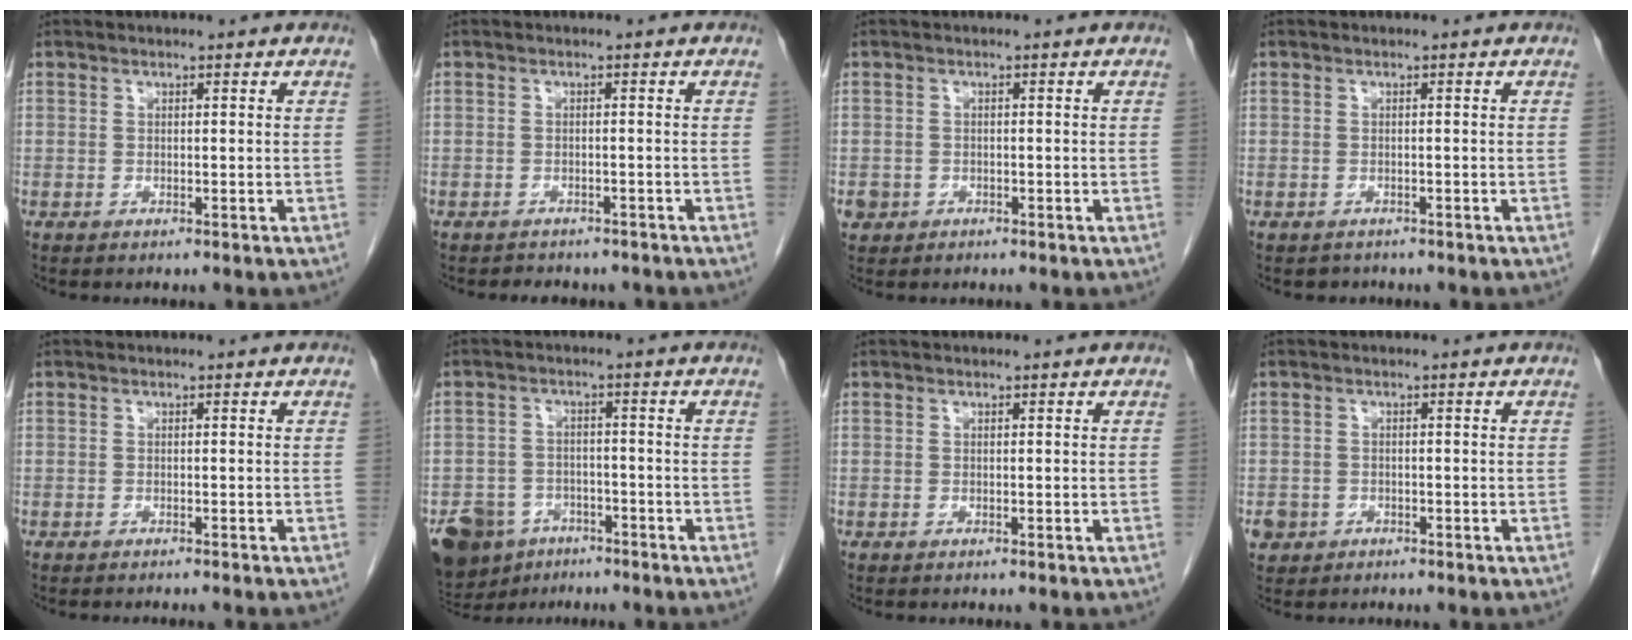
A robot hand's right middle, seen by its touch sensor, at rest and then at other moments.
{"total": 5.2, "force": [-4.6, 2.1, 1.2], "torque": [-0.017, 0.003, -0.052]}
{"total": 2.0, "force": [-0.9, 1.7, 0.4], "torque": [-0.008, 0.006, -0.012]}
{"total": 1.4, "force": [-1.2, 0.8, -0.1], "torque": [-0.010, 0.000, -0.019]}
{"total": 2.3, "force": [-2.0, -0.1, 1.0], "torque": [-0.011, 0.002, -0.023]}
{"total": 10.4, "force": [-6.7, 7.0, 3.7], "torque": [-0.085, 0.000, -0.106]}
{"total": 0.0}
{"total": 2.9, "force": [-1.5, 2.4, 0.5], "torque": [-0.009, 0.006, -0.024]}